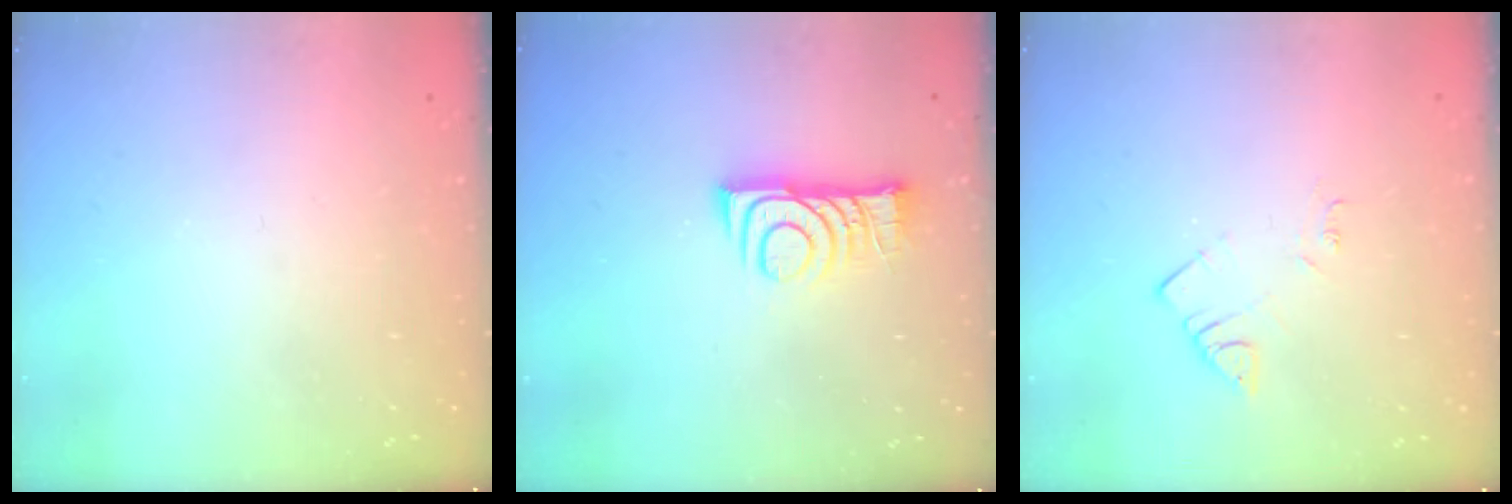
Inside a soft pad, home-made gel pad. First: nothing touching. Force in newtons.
{"total": 9.0, "press": 8.9, "slide": 0.9}
{"total": 2.9, "press": 2.9, "slide": 0.6}